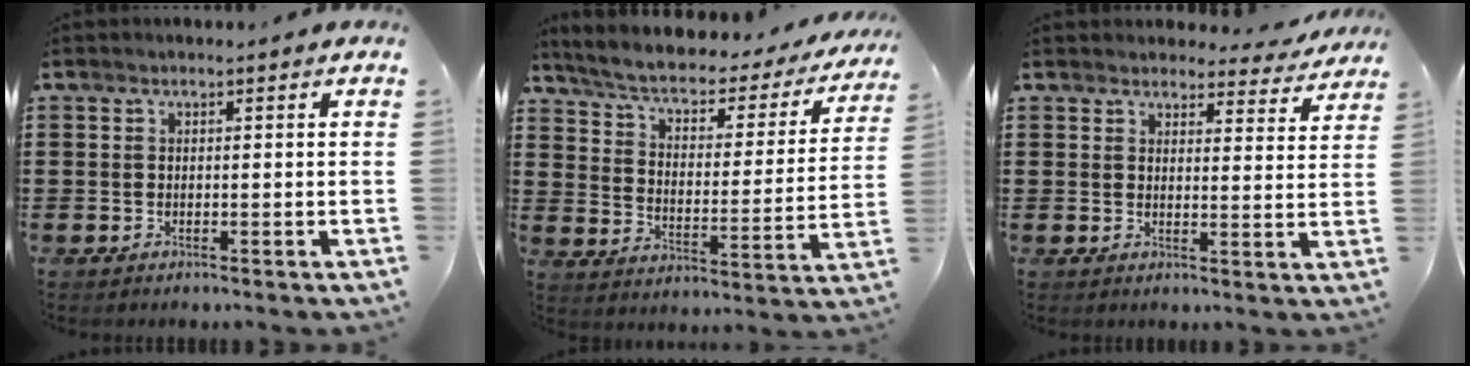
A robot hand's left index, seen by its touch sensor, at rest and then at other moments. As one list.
[{"total": 4.1, "force": [2.7, 1.6, 2.7], "torque": [-0.066, -0.023, 0.037]}, {"total": 3.9, "force": [3.8, 0.8, 0.4], "torque": [-0.016, -0.019, 0.068]}]